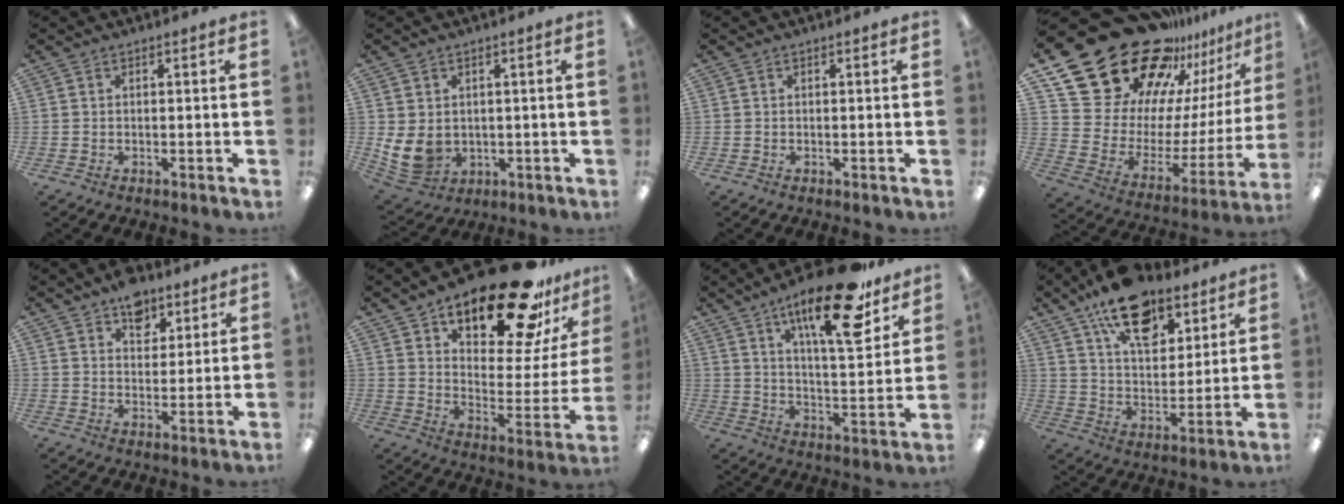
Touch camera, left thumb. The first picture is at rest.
{"total": 7.4, "force": [0.6, 6.0, 4.2], "torque": [-0.103, -0.004, 0.015]}
{"total": 0.0}
{"total": 29.0, "force": [21.5, 15.2, 12.2], "torque": [-0.200, -0.171, 0.418]}
{"total": 8.1, "force": [5.3, 5.3, 3.0], "torque": [-0.023, -0.024, 0.092]}
{"total": 24.0, "force": [18.1, 8.3, 13.5], "torque": [-0.187, -0.121, 0.296]}
{"total": 21.1, "force": [13.5, 6.3, 14.9], "torque": [-0.230, -0.069, 0.212]}
{"total": 17.9, "force": [11.9, 9.5, 9.5], "torque": [-0.146, -0.059, 0.210]}